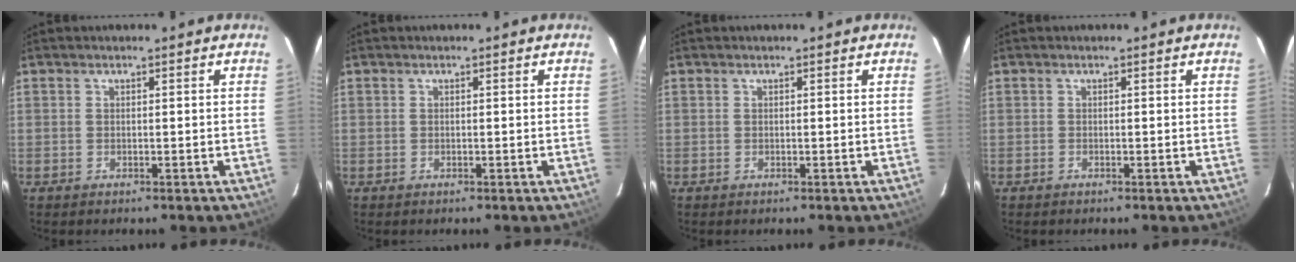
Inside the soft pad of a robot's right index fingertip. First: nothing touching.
{"total": 0.0}
{"total": 0.0}
{"total": 0.0}